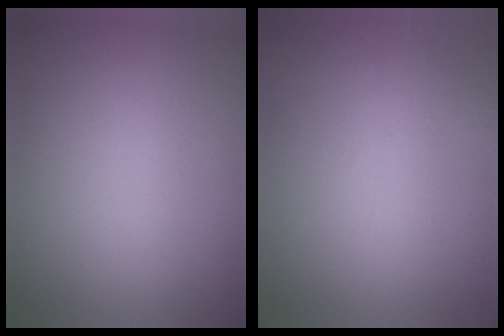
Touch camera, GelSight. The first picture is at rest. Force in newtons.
{"total": 7.1}